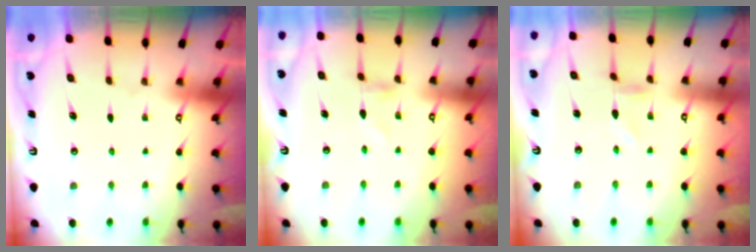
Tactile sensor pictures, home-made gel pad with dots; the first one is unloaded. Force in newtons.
{"total": 0.0}
{"total": 0.6, "press": 0.6, "slide": 0.2}